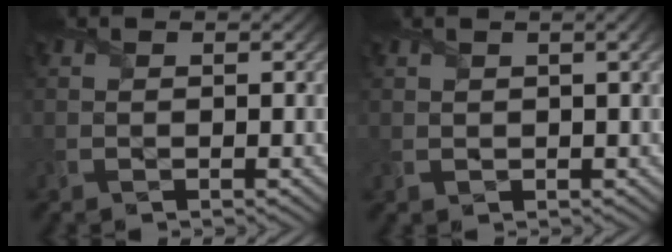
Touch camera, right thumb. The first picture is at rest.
{"total": 1.8, "force": [0.7, 0.4, 1.6], "torque": [-0.030, 0.004, 0.016]}